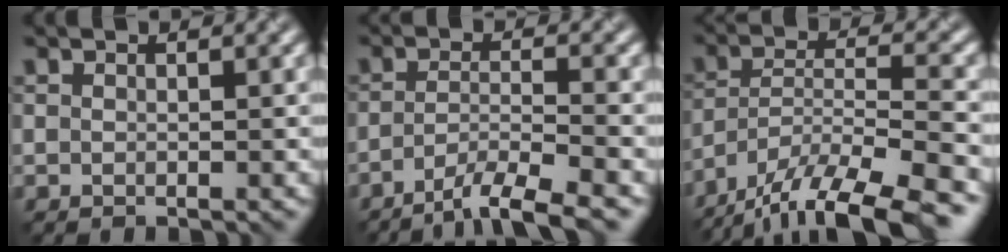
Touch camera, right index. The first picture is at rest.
{"total": 5.5, "force": [-3.8, 1.0, 3.9], "torque": [-0.053, -0.001, -0.070]}
{"total": 14.0, "force": [-11.7, 3.1, 7.0], "torque": [-0.118, -0.010, -0.184]}